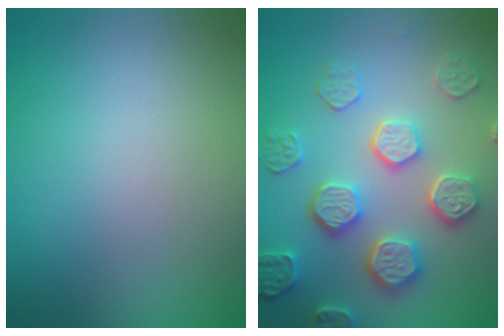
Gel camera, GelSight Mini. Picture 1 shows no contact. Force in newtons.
{"total": 5.7, "press": 5.3, "slide": 1.9}